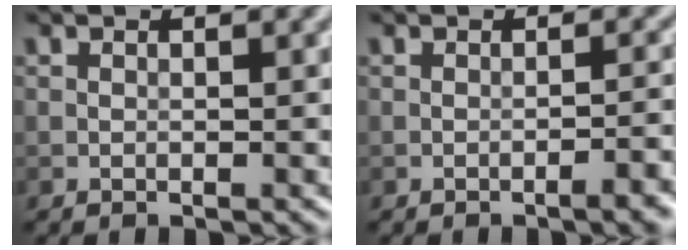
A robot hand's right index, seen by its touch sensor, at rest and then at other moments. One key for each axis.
{"total": 2.6, "fx": -1.4, "fy": 0.5, "fz": 2.1, "tx": -0.026, "ty": 0.008, "tz": -0.024}